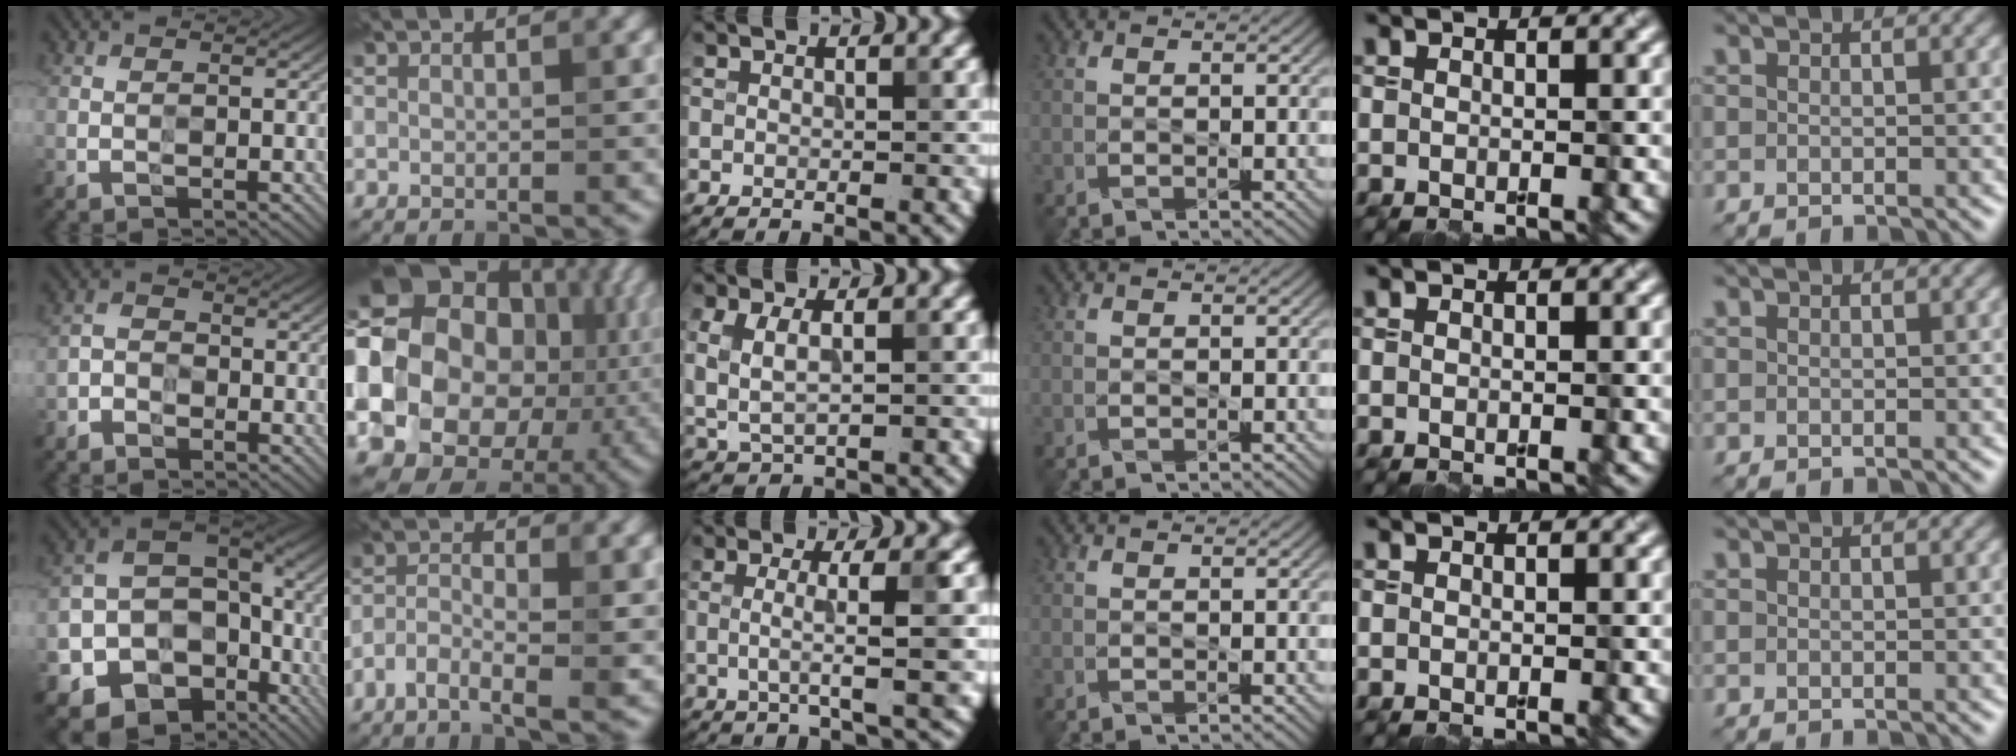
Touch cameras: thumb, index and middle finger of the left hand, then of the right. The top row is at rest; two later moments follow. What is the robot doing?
{"motion": "wipe", "object": "paper plate"}